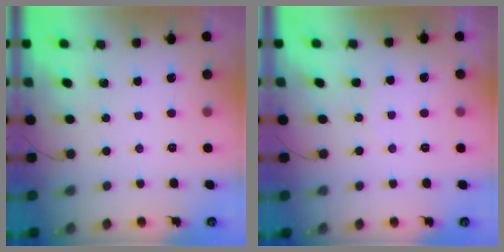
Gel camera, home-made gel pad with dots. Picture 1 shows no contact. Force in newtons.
{"total": 2.6, "press": 2.5, "slide": 0.6}